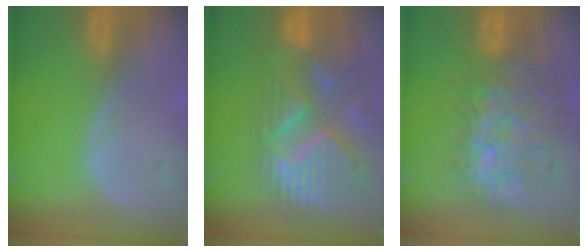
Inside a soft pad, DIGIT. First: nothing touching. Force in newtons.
{"total": 13.0, "press": 11.0, "slide": 7.0}
{"total": 10.7, "press": 10.1, "slide": 3.6}